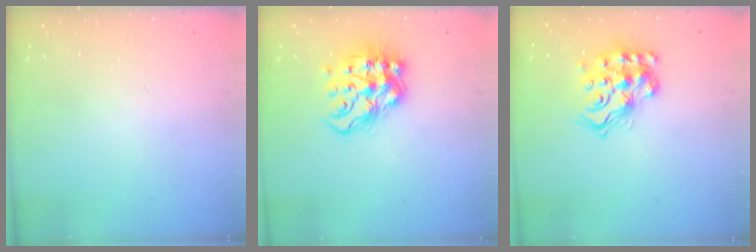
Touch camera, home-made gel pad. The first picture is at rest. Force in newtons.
{"total": 14.9, "press": 14.8, "slide": 1.7}
{"total": 15.4, "press": 15.2, "slide": 2.0}